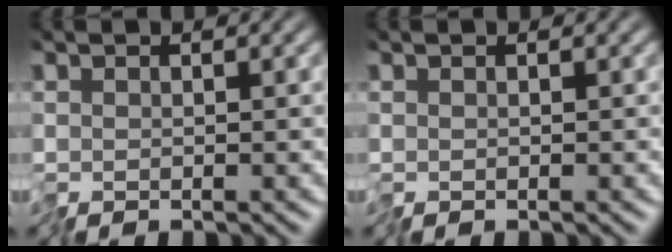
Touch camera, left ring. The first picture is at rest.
{"total": 0.0}